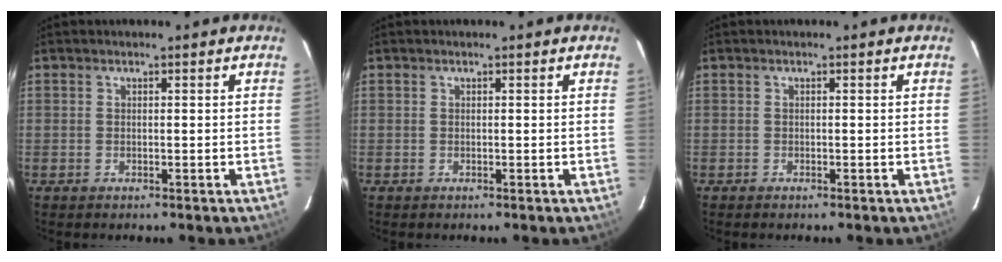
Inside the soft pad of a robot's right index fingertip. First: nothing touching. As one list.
[{"total": 0.0}, {"total": 0.0}]